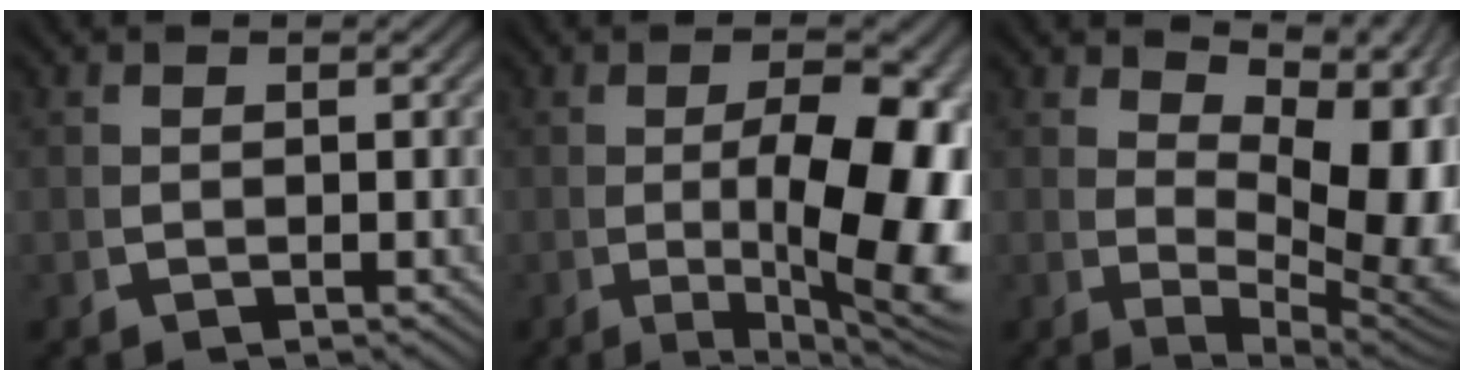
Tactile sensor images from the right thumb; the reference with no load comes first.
{"total": 12.3, "force": [-1.1, 5.0, 11.2], "torque": [-0.160, -0.027, 0.002]}
{"total": 10.8, "force": [1.4, 5.3, 9.2], "torque": [-0.138, -0.029, 0.045]}